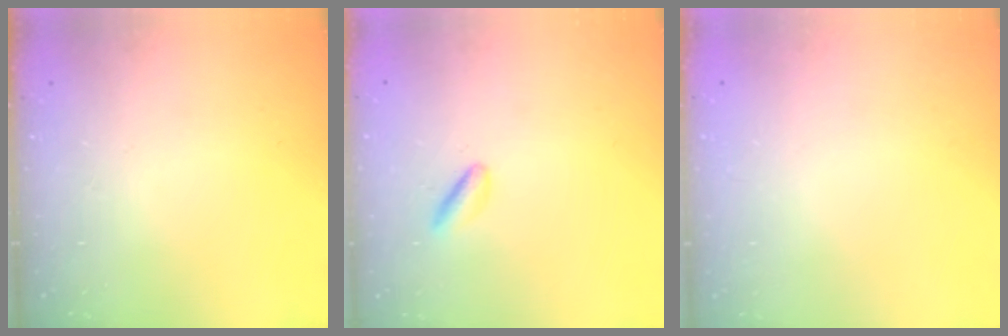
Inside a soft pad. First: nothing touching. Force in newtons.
{"total": 2.5, "press": 2.4, "slide": 0.8}
{"total": 2.1, "press": 2.1, "slide": 0.1}